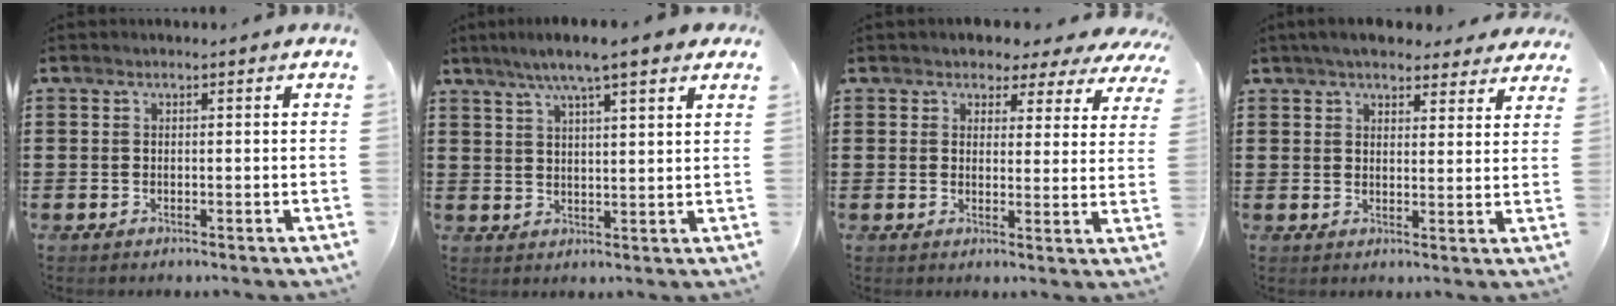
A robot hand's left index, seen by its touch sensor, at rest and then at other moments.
{"total": 6.7, "force": [5.0, 0.6, 4.4], "torque": [-0.097, -0.003, 0.088]}
{"total": 3.3, "force": [2.8, 1.6, 0.6], "torque": [-0.023, -0.013, 0.045]}
{"total": 4.9, "force": [4.4, 1.3, 1.6], "torque": [-0.045, -0.006, 0.083]}